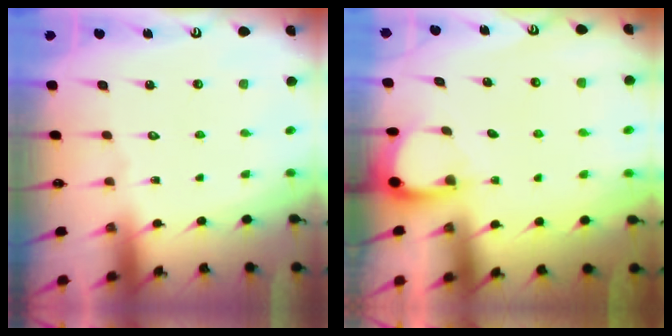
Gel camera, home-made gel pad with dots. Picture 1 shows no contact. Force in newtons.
{"total": 3.0, "press": 3.0, "slide": 0.3}